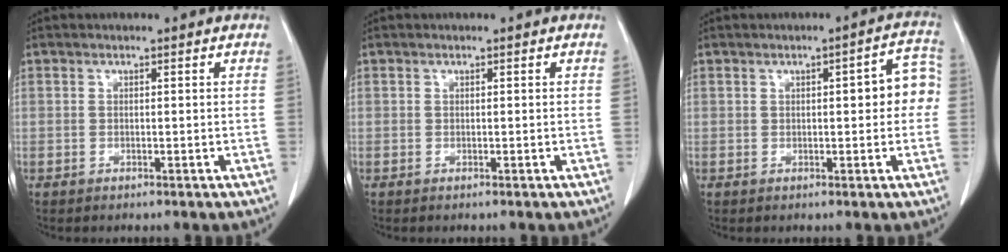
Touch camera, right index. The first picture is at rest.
{"total": 0.0}
{"total": 5.8, "force": [0.4, 1.8, 5.5], "torque": [-0.061, 0.022, 0.001]}